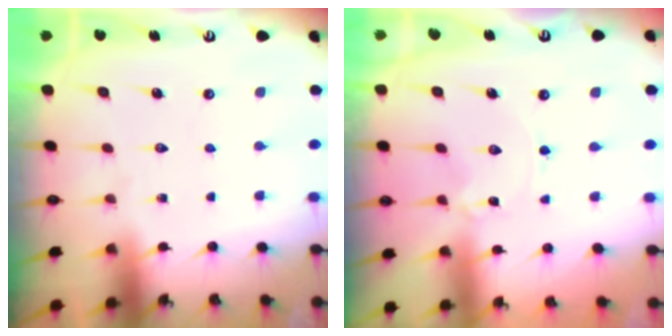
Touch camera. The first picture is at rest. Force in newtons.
{"total": 1.5, "press": 1.5, "slide": 0.2}